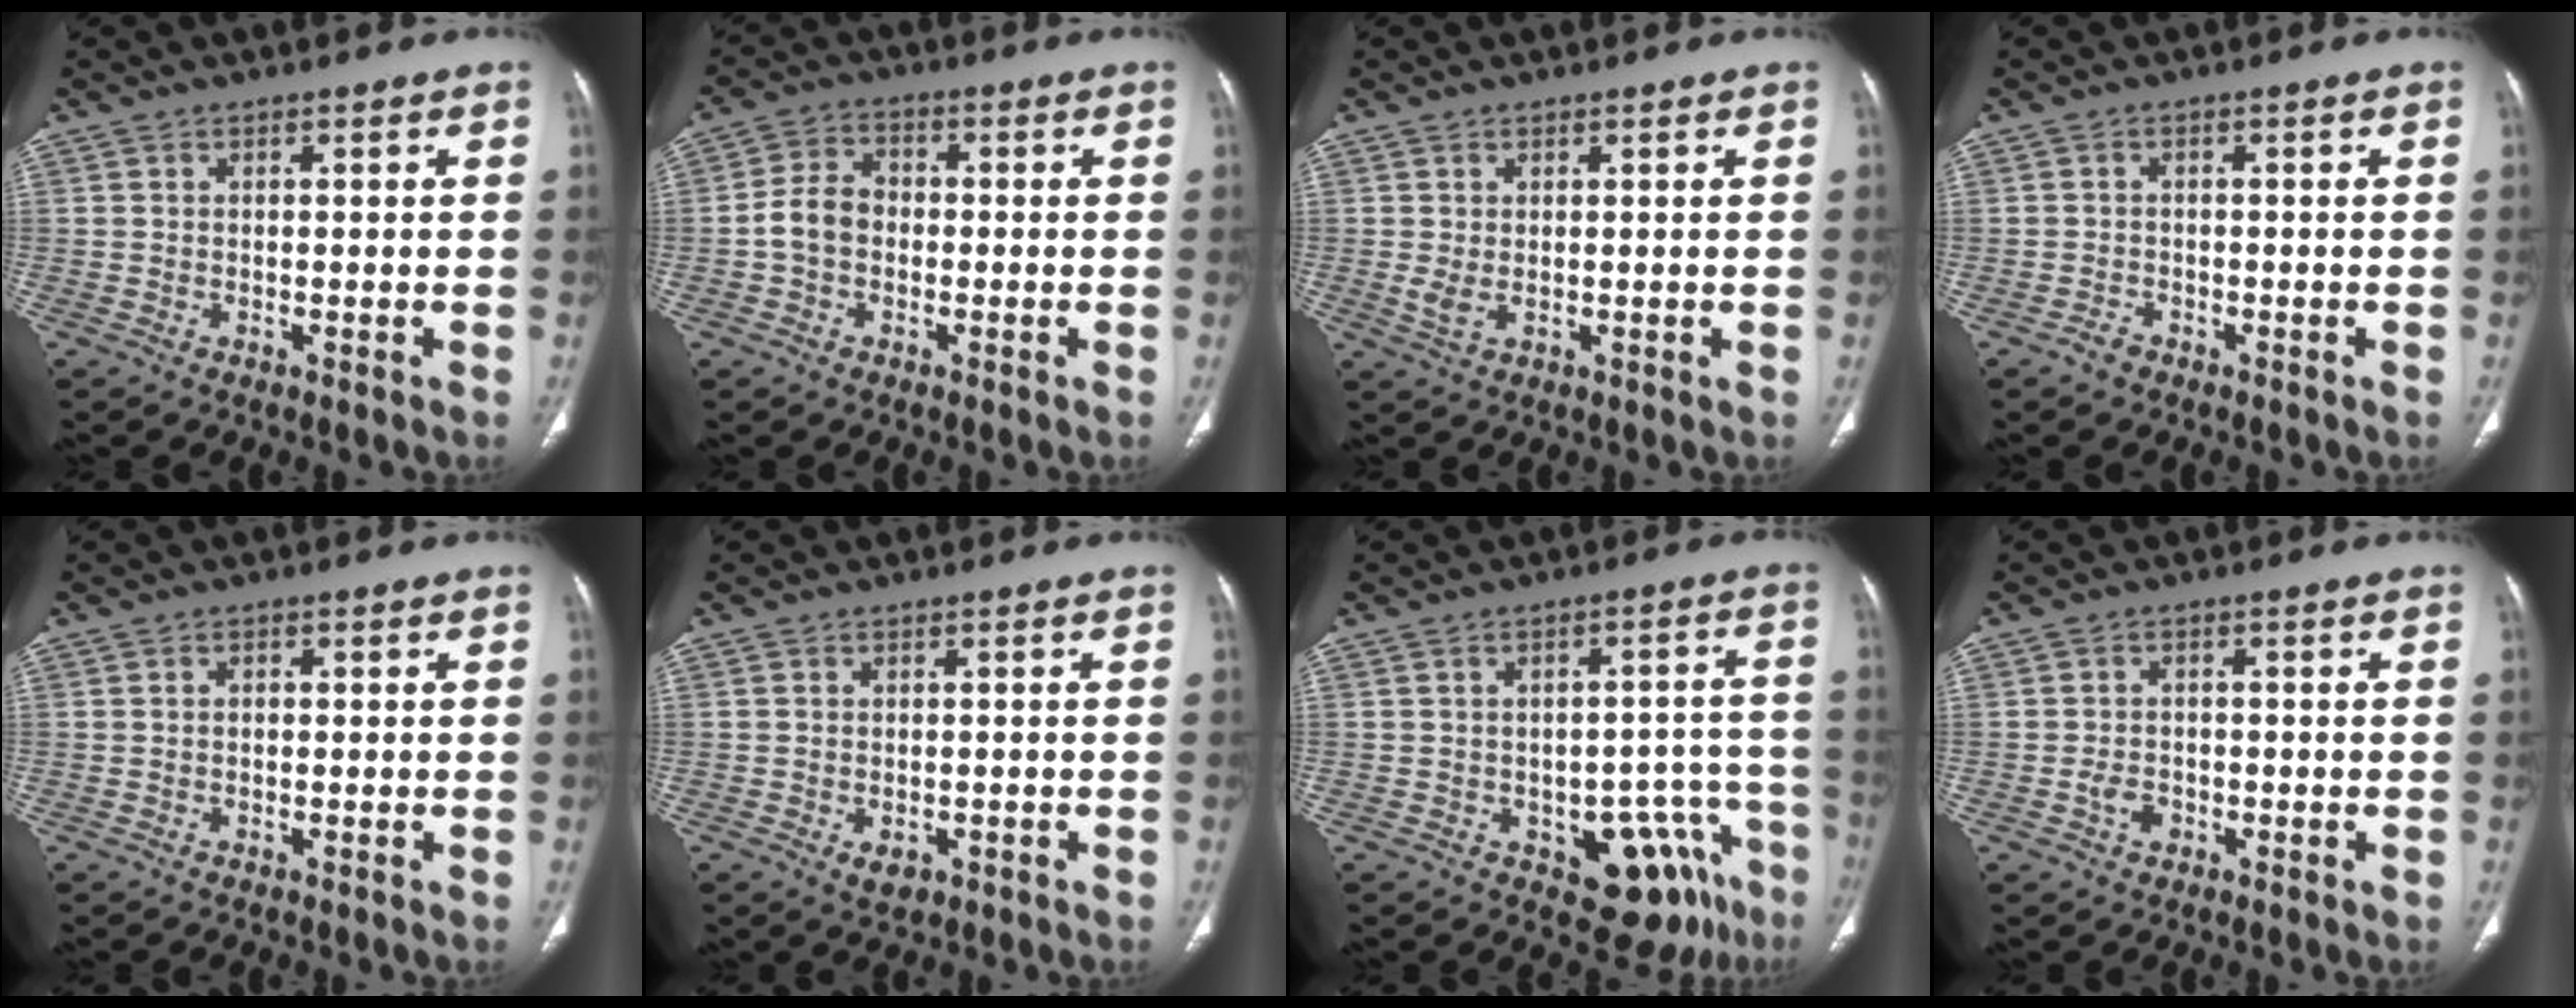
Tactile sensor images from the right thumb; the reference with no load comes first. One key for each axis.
{"total": 5.8, "fx": -1.0, "fy": 4.4, "fz": 3.7, "tx": -0.060, "ty": 0.019, "tz": -0.029}
{"total": 2.1, "fx": 0.2, "fy": 1.0, "fz": 1.9, "tx": -0.039, "ty": -0.006, "tz": 0.010}
{"total": 1.4, "fx": -1.0, "fy": 0.8, "fz": 0.4, "tx": -0.010, "ty": 0.005, "tz": -0.021}
{"total": 0.8, "fx": 0.0, "fy": 0.6, "fz": 0.6, "tx": -0.010, "ty": 0.005, "tz": -0.001}
{"total": 2.5, "fx": -1.0, "fy": 1.7, "fz": 1.5, "tx": -0.017, "ty": 0.003, "tz": -0.009}
{"total": 12.1, "fx": -6.4, "fy": 6.7, "fz": 7.8, "tx": -0.046, "ty": 0.049, "tz": -0.078}
{"total": 2.9, "fx": -1.0, "fy": 2.2, "fz": 1.6, "tx": -0.021, "ty": 0.007, "tz": -0.017}